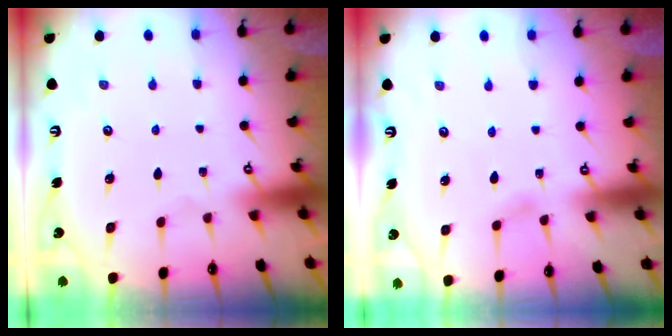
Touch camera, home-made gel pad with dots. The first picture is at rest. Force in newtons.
{"total": 4.2, "press": 4.2, "slide": 0.5}